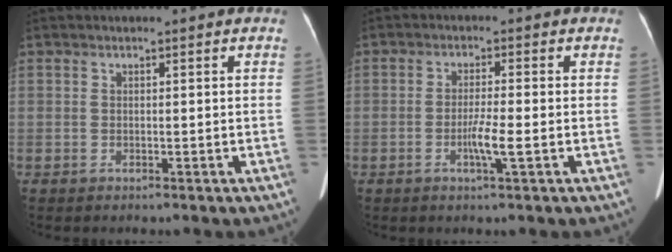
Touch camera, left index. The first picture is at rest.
{"total": 3.6, "force": [-1.5, -0.3, 3.3], "torque": [-0.067, -0.009, -0.027]}